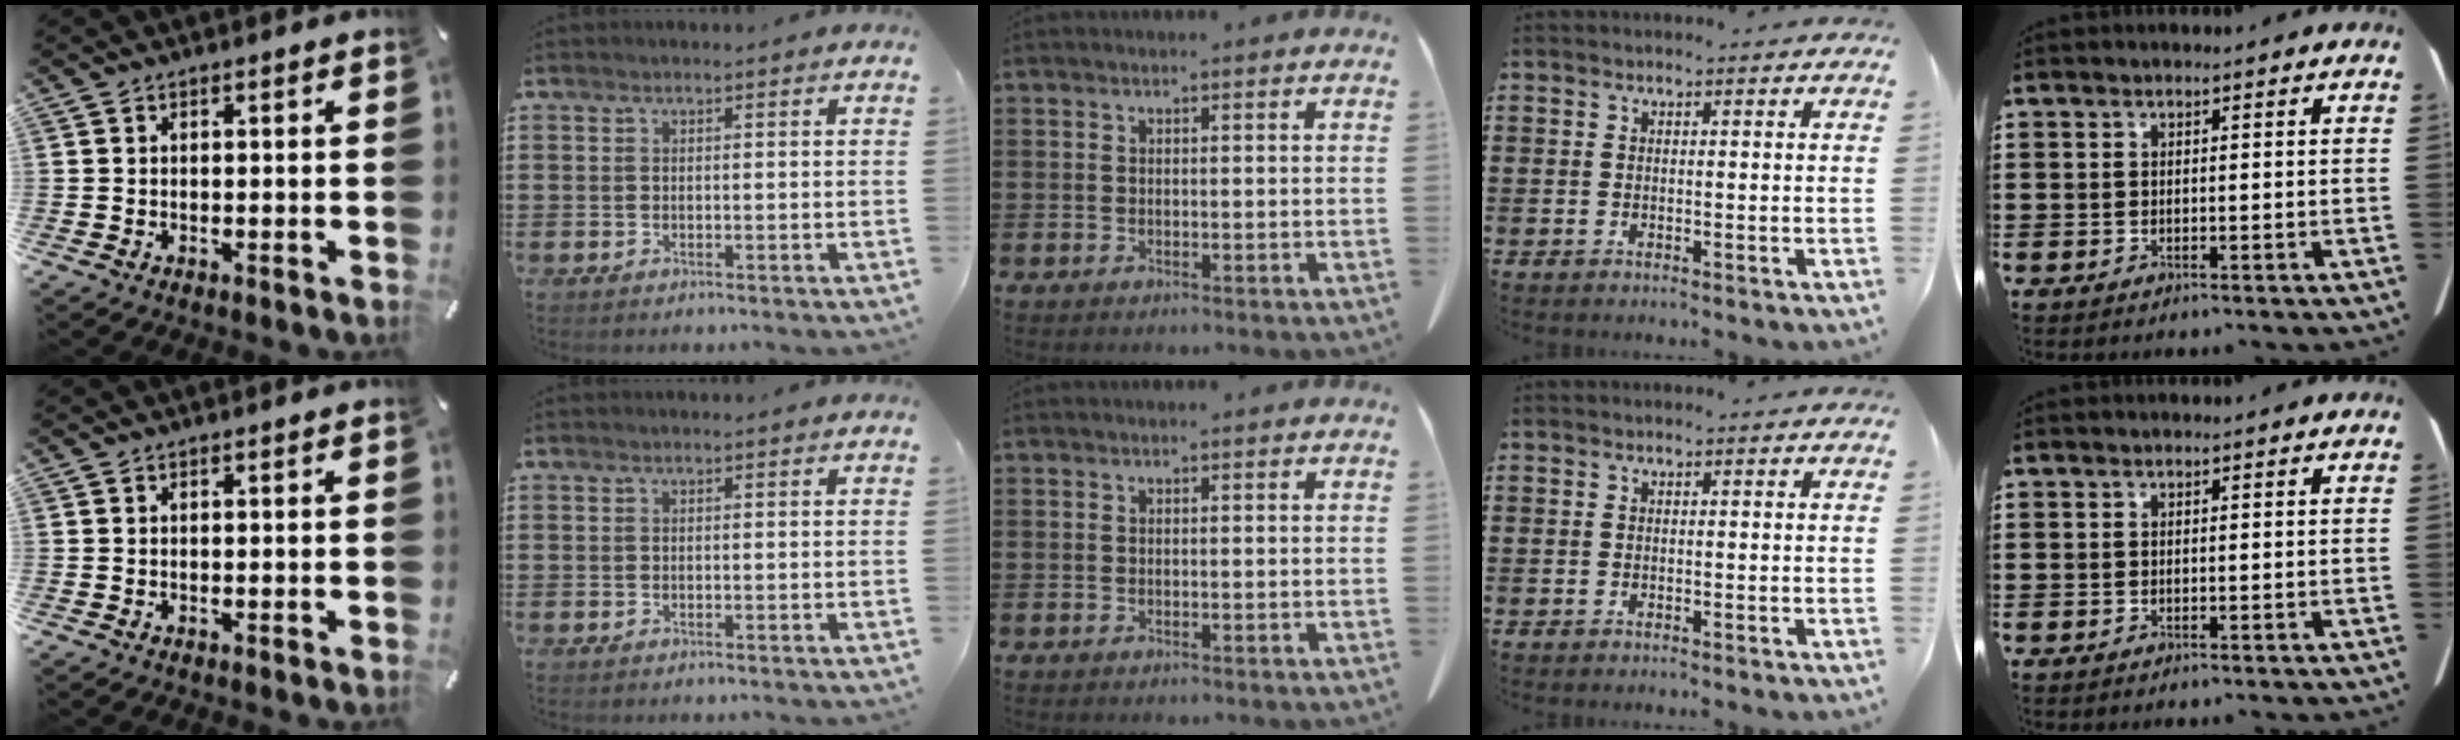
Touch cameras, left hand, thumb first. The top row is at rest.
{}